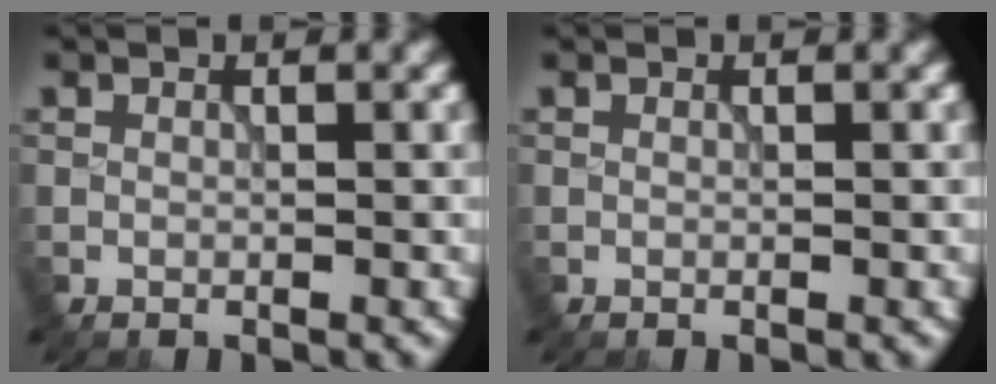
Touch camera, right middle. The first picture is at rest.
{"total": 0.0}